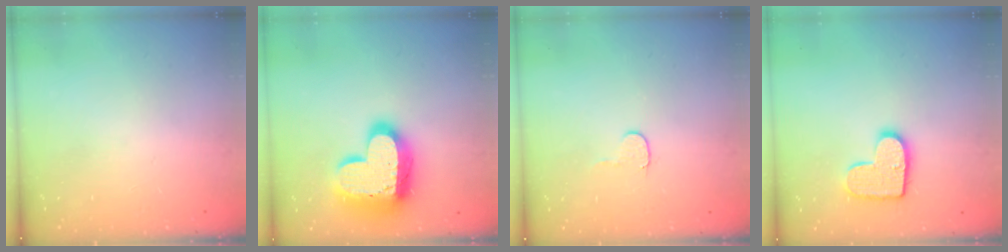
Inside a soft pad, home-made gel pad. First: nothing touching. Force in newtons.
{"total": 19.8, "press": 19.7, "slide": 1.5}
{"total": 4.4, "press": 4.4, "slide": 0.3}
{"total": 11.8, "press": 11.7, "slide": 0.6}